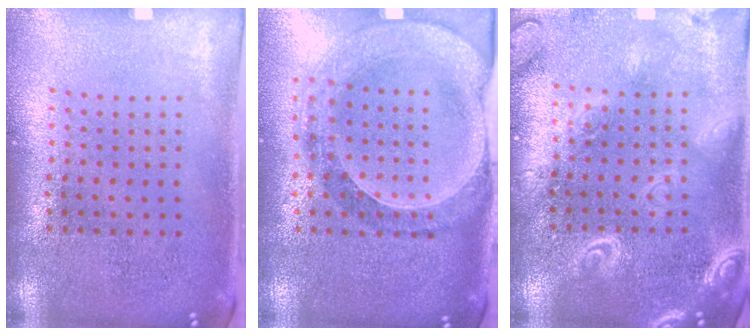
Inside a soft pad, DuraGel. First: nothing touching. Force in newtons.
{"total": 1.6, "press": 1.5, "slide": 0.3}
{"total": 3.9, "press": 3.8, "slide": 0.6}